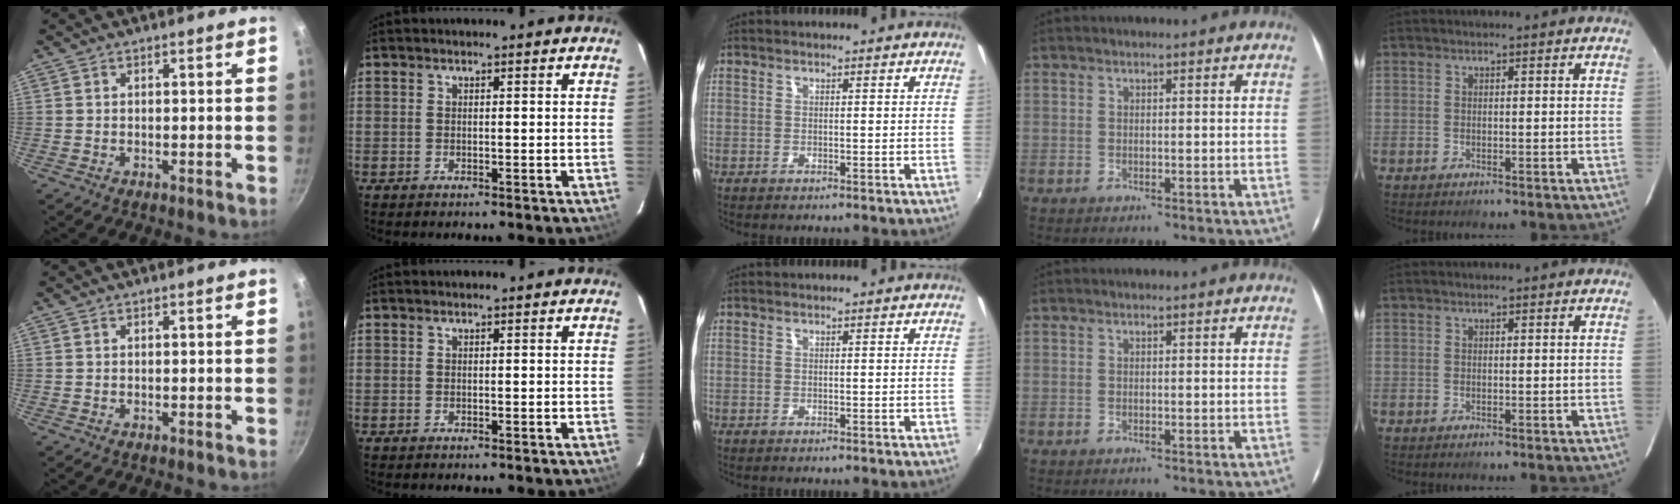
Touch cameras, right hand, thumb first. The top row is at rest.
{}